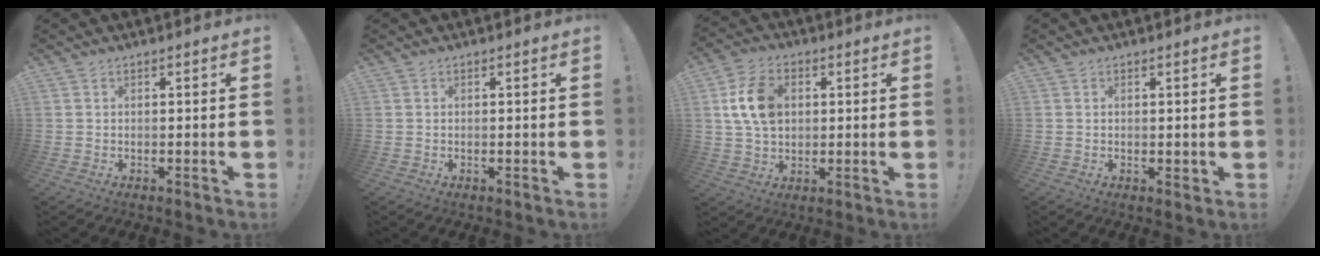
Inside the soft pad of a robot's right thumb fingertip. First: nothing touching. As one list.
[{"total": 0.0}, {"total": 12.7, "force": [2.6, 9.0, 8.5], "torque": [-0.153, 0.008, 0.050]}, {"total": 1.0, "force": [0.6, 0.6, 0.6], "torque": [0.005, -0.005, 0.008]}]